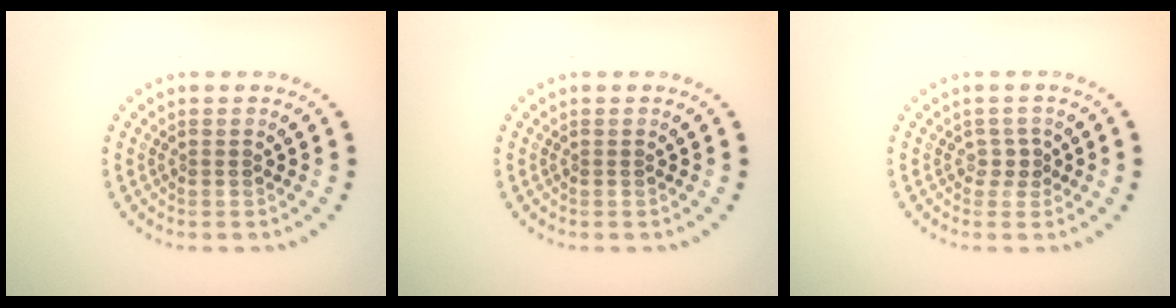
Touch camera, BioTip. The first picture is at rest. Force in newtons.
{"total": 0.0}
{"total": 1.3, "press": 1.0, "slide": 0.9}